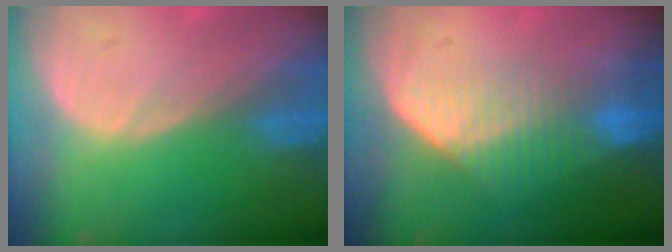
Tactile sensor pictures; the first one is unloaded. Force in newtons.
{"total": 7.2, "press": 6.2, "slide": 3.7}